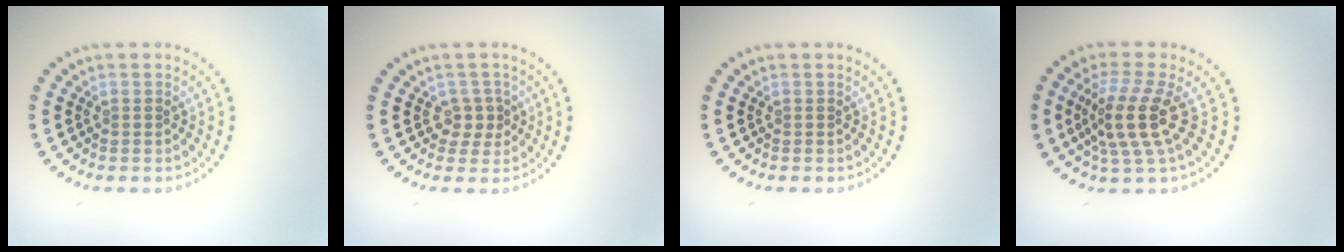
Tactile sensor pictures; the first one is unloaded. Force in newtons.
{"total": 1.9, "press": 1.6, "slide": 1.0}
{"total": 0.0}
{"total": 4.3, "press": 3.5, "slide": 2.5}